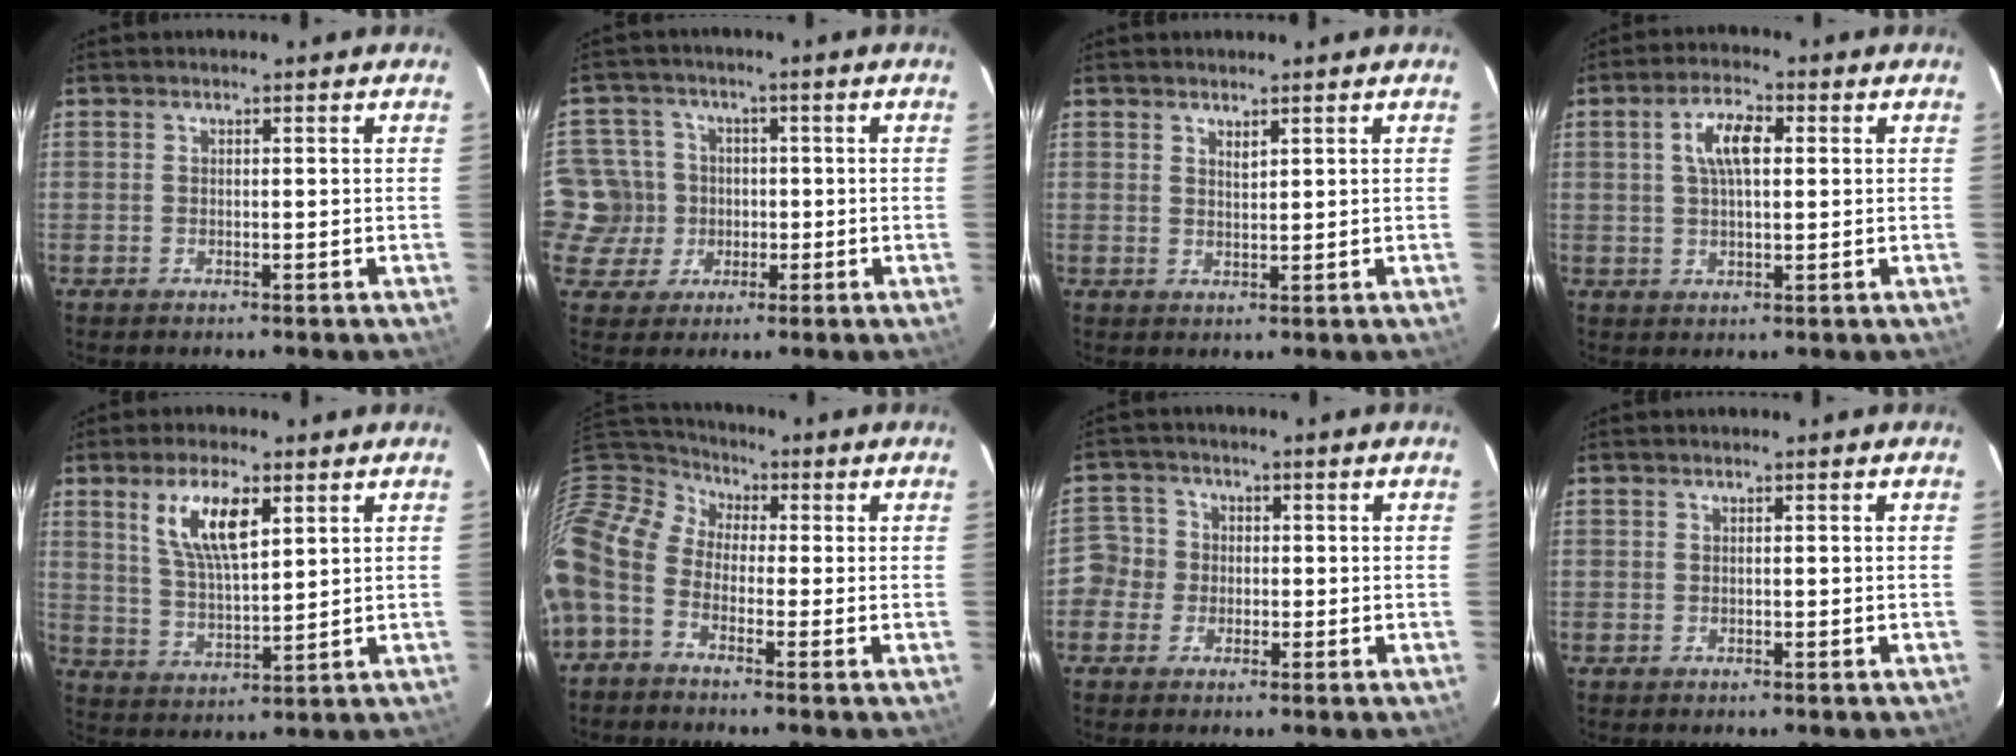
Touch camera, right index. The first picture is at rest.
{"total": 8.0, "force": [-0.9, 7.9, 0.7], "torque": [-0.038, 0.017, -0.023]}
{"total": 1.5, "force": [1.2, 0.4, 0.8], "torque": [-0.012, 0.000, 0.022]}
{"total": 6.4, "force": [1.6, 2.8, 5.6], "torque": [-0.106, 0.015, 0.030]}
{"total": 9.8, "force": [4.6, 3.4, 8.0], "torque": [-0.149, 0.004, 0.093]}
{"total": 13.7, "force": [-0.2, 9.1, 10.3], "torque": [-0.217, 0.014, -0.024]}
{"total": 4.9, "force": [-1.3, 4.7, 0.7], "torque": [-0.003, 0.014, -0.035]}
{"total": 0.0}